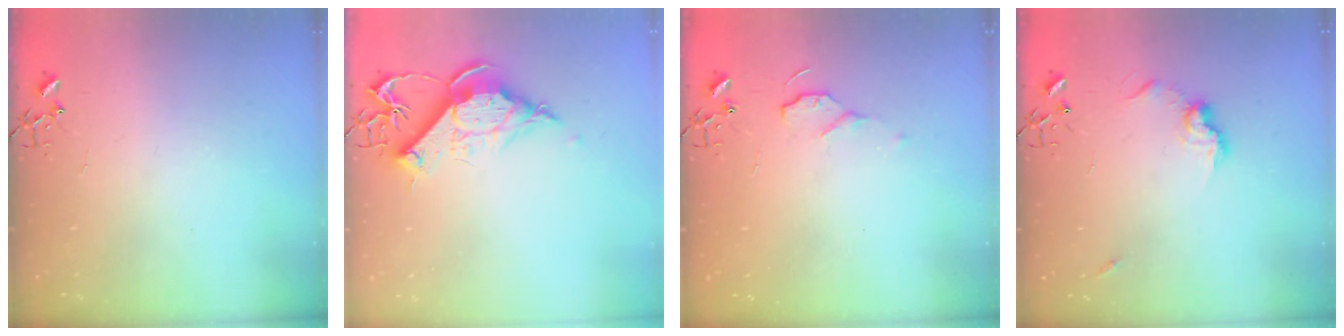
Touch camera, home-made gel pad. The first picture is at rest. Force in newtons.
{"total": 12.5, "press": 12.4, "slide": 1.5}
{"total": 7.0, "press": 6.9, "slide": 0.8}
{"total": 8.8, "press": 8.8, "slide": 0.4}